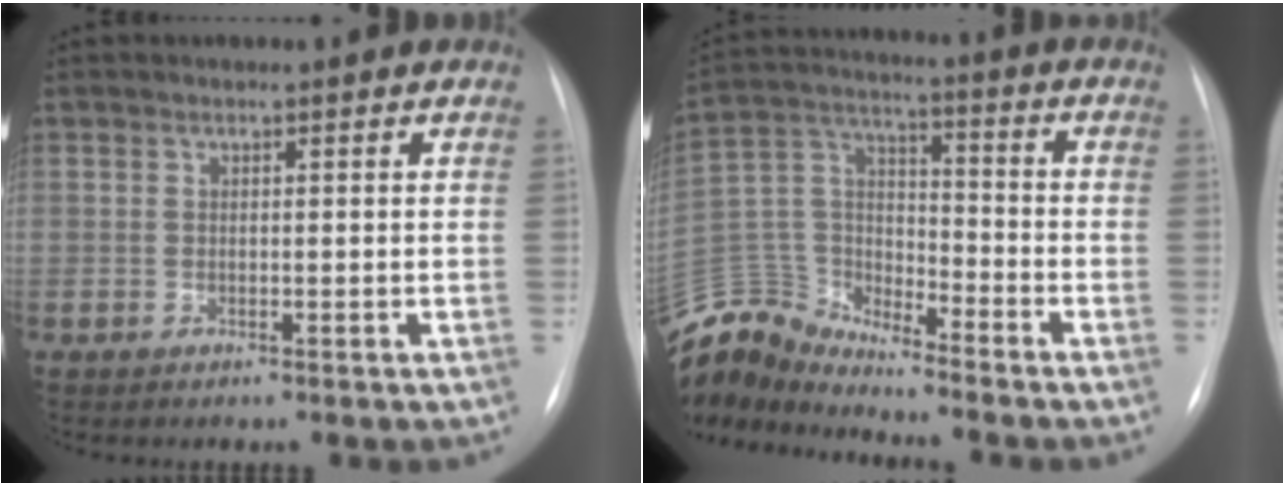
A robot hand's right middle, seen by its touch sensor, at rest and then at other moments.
{"total": 13.3, "force": [-13.0, 2.6, 0.8], "torque": [-0.032, 0.059, -0.253]}